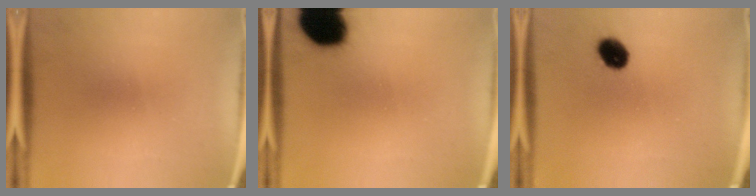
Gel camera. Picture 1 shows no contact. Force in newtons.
{"total": 17.0}
{"total": 6.0}